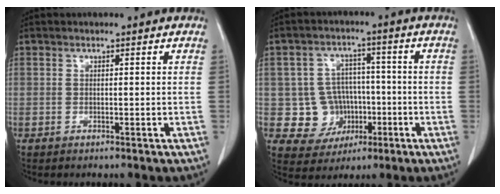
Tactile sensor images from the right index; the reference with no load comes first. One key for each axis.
{"total": 8.3, "fx": -1.2, "fy": 8.0, "fz": 1.9, "tx": -0.026, "ty": 0.025, "tz": -0.006}